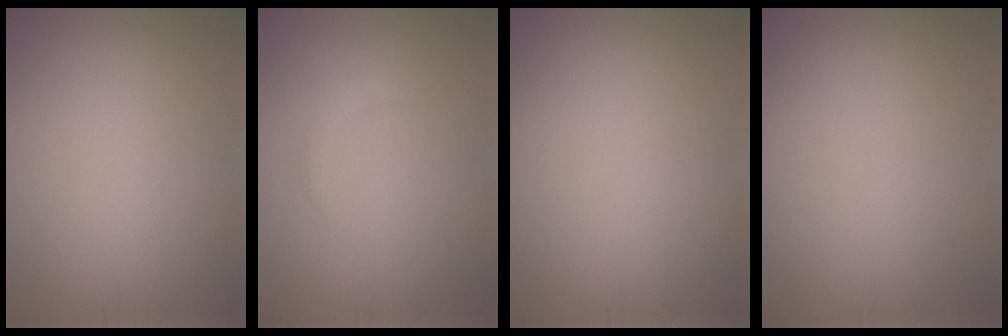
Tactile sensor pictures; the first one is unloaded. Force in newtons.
{"total": 0.9, "press": 0.9, "slide": 0.1}
{"total": 0.0}
{"total": 0.0}